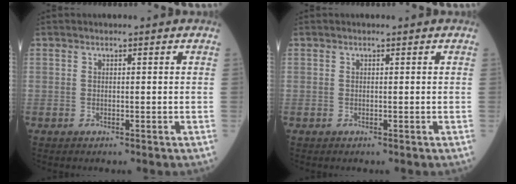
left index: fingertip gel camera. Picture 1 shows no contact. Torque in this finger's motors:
{"motor_torque": [-0.06, 0.07, -0.02, 0.00]}